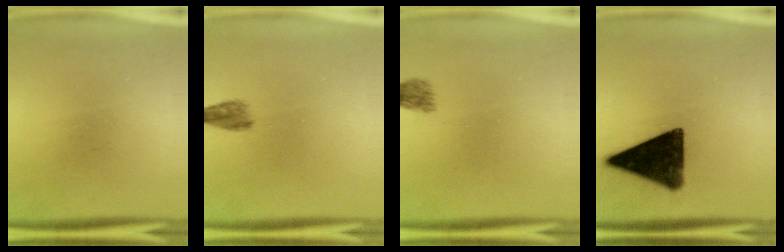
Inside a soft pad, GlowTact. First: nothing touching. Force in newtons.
{"total": 2.4}
{"total": 2.1}
{"total": 14.4}